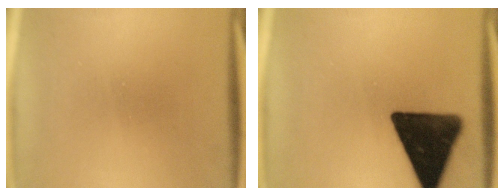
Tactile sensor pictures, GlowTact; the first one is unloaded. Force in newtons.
{"total": 16.8}